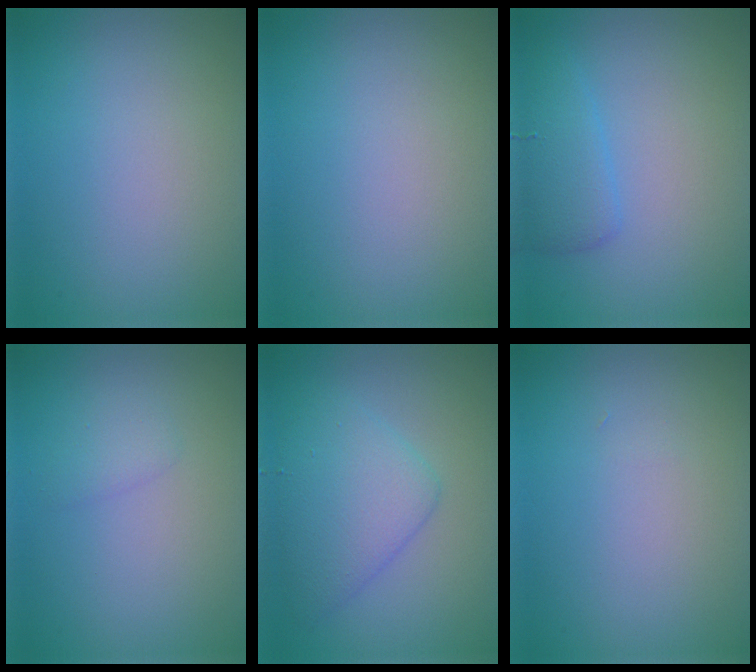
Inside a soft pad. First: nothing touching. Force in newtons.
{"total": 0.0}
{"total": 2.4, "press": 2.4, "slide": 0.3}
{"total": 1.0, "press": 1.0, "slide": 0.1}
{"total": 4.5, "press": 4.5, "slide": 0.2}
{"total": 0.0}